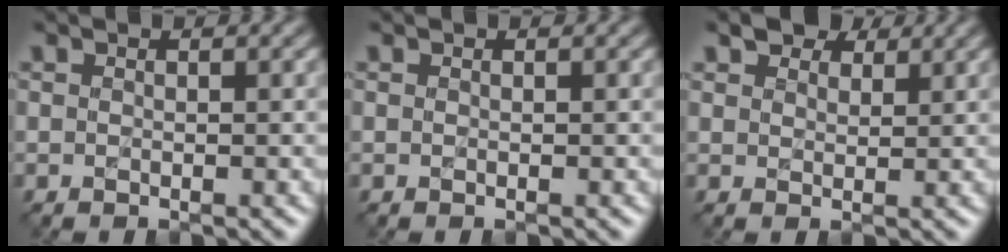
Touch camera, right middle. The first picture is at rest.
{"total": 0.0}
{"total": 2.9, "force": [2.7, 1.1, 0.4], "torque": [-0.013, 0.005, 0.042]}